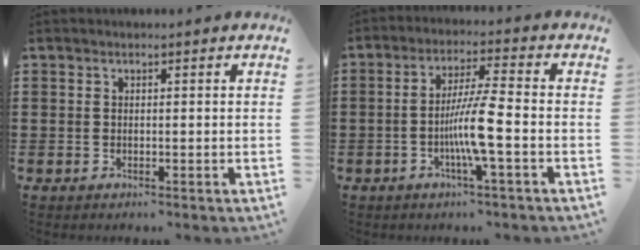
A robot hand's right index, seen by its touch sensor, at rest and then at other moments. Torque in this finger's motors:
{"motor_torque": [2.14, 0.00, 0.27, 0.21]}